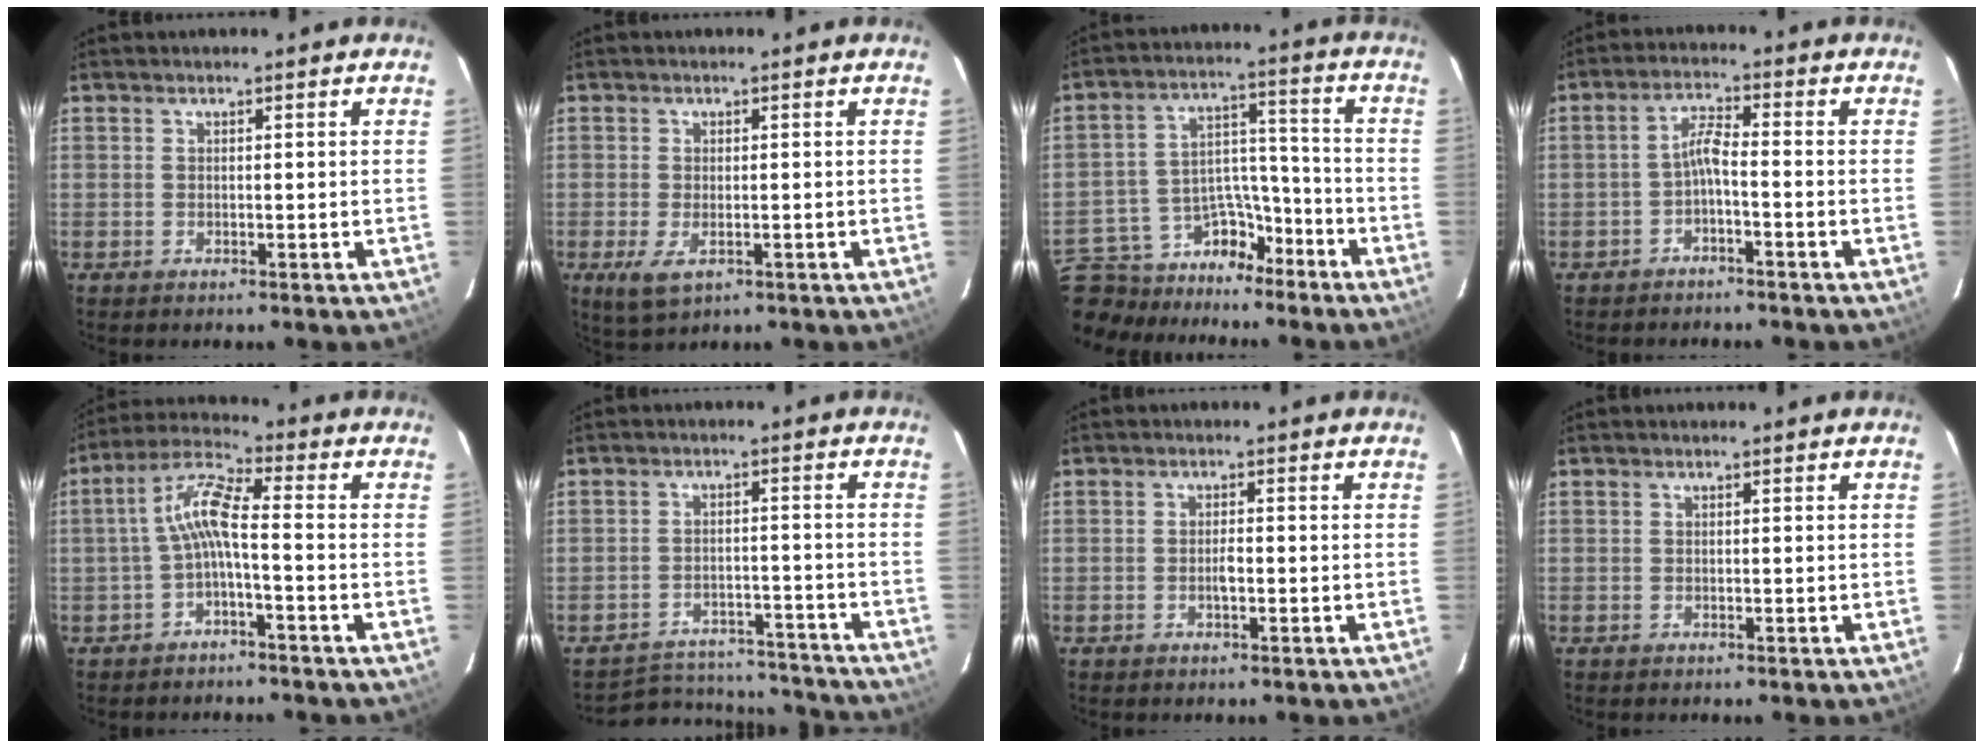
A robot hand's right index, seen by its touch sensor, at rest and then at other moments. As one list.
[{"total": 4.5, "force": [-1.7, 2.3, 3.5], "torque": [-0.072, -0.016, -0.025]}, {"total": 16.6, "force": [-11.5, 10.2, 6.4], "torque": [-0.156, 0.042, -0.166]}, {"total": 3.2, "force": [-1.8, 0.2, 2.6], "torque": [-0.062, 0.011, -0.034]}, {"total": 6.6, "force": [-1.7, 1.0, 6.3], "torque": [-0.151, 0.019, -0.033]}, {"total": 14.7, "force": [-13.4, 5.5, 2.4], "torque": [-0.057, 0.039, -0.160]}, {"total": 1.6, "force": [-0.5, 0.6, 1.4], "torque": [-0.025, 0.001, -0.010]}, {"total": 0.0}]